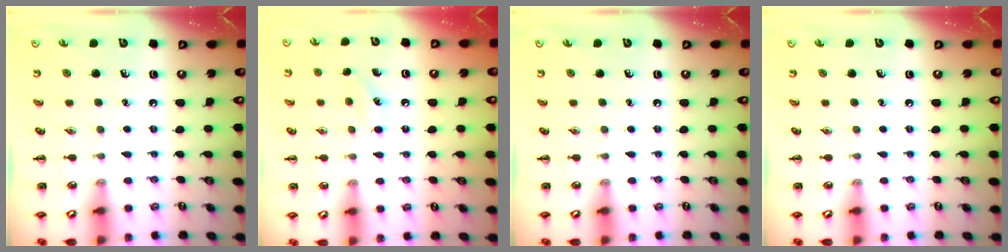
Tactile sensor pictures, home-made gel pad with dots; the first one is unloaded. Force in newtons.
{"total": 6.9, "press": 6.7, "slide": 1.8}
{"total": 0.0}
{"total": 0.0}